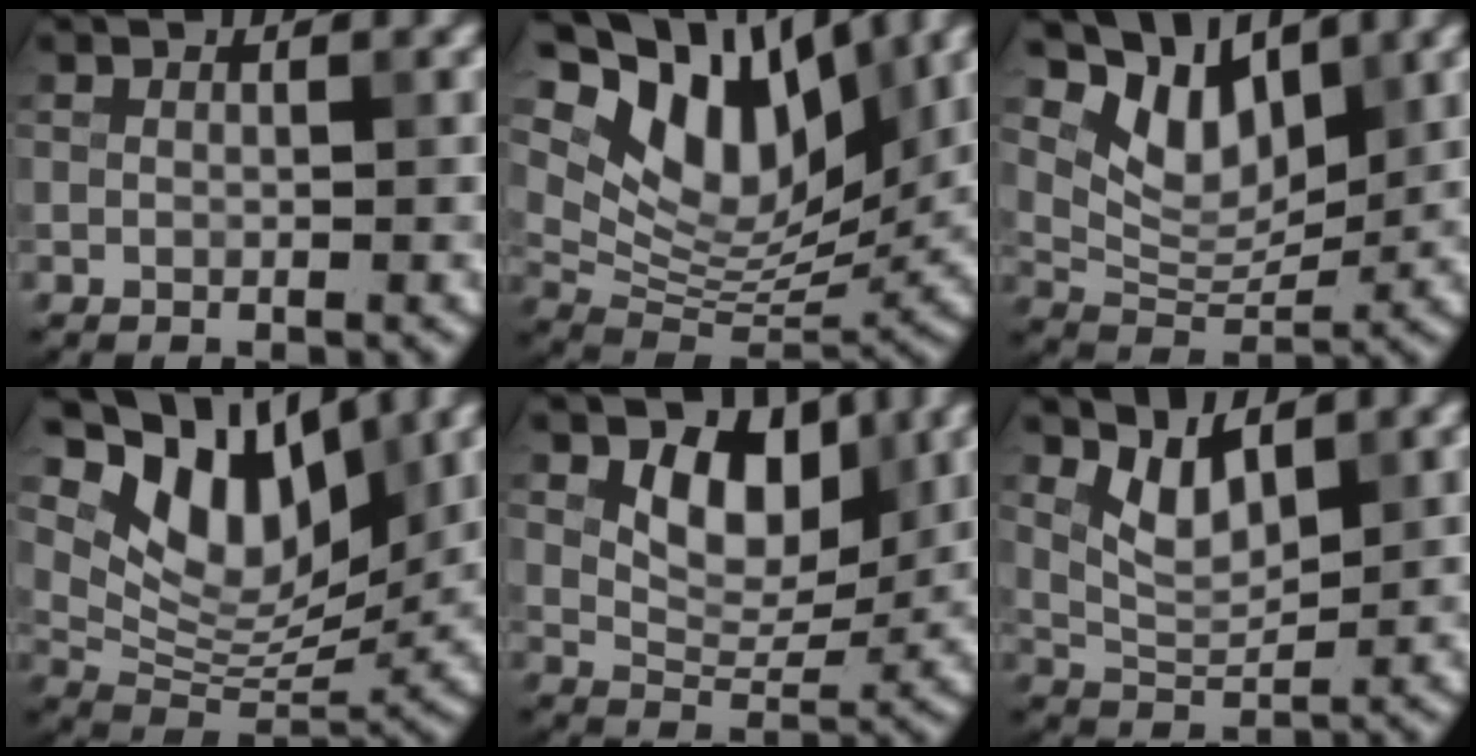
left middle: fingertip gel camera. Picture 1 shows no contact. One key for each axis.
{"total": 11.7, "fx": 6.1, "fy": 6.2, "fz": 7.9, "tx": -0.141, "ty": 0.005, "tz": 0.111}
{"total": 6.4, "fx": 4.3, "fy": 3.2, "fz": 3.5, "tx": -0.069, "ty": -0.006, "tz": 0.074}
{"total": 9.8, "fx": 5.3, "fy": 5.2, "fz": 6.3, "tx": -0.111, "ty": -0.002, "tz": 0.094}
{"total": 5.6, "fx": 2.3, "fy": 3.4, "fz": 3.7, "tx": -0.058, "ty": -0.008, "tz": 0.032}
{"total": 3.3, "fx": 1.9, "fy": 1.4, "fz": 2.3, "tx": -0.047, "ty": -0.007, "tz": 0.043}